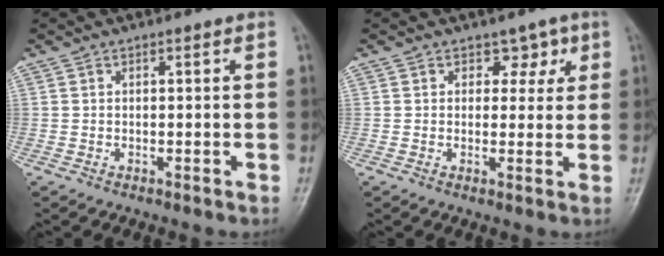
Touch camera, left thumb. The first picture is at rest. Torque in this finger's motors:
{"motor_torque": [-0.17, 0.15, -0.24, 0.08, 0.06]}